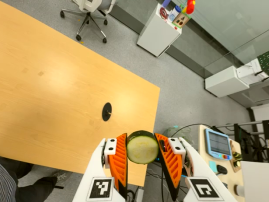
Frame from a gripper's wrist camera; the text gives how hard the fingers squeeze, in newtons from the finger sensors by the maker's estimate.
{"total": 11.7, "left": 10.9, "right": 12.4}